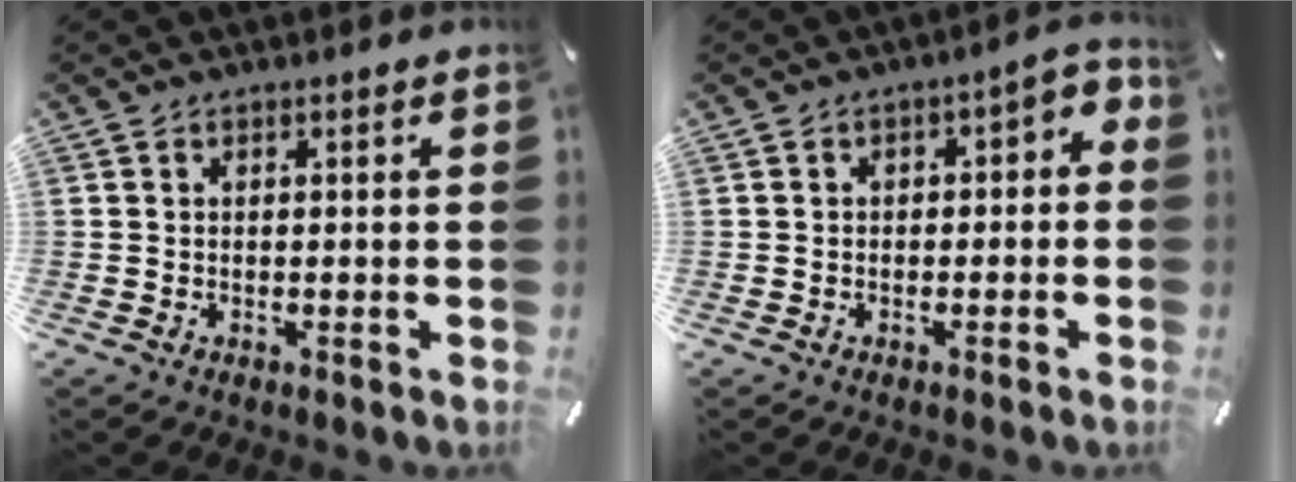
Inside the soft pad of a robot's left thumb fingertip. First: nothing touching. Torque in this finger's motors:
{"motor_torque": [-0.08, -0.14, 0.21, 0.22, 0.02]}